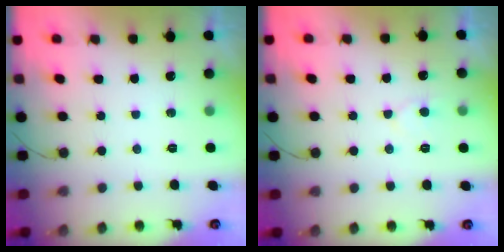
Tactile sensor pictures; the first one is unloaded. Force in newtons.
{"total": 5.5, "press": 5.5, "slide": 0.4}